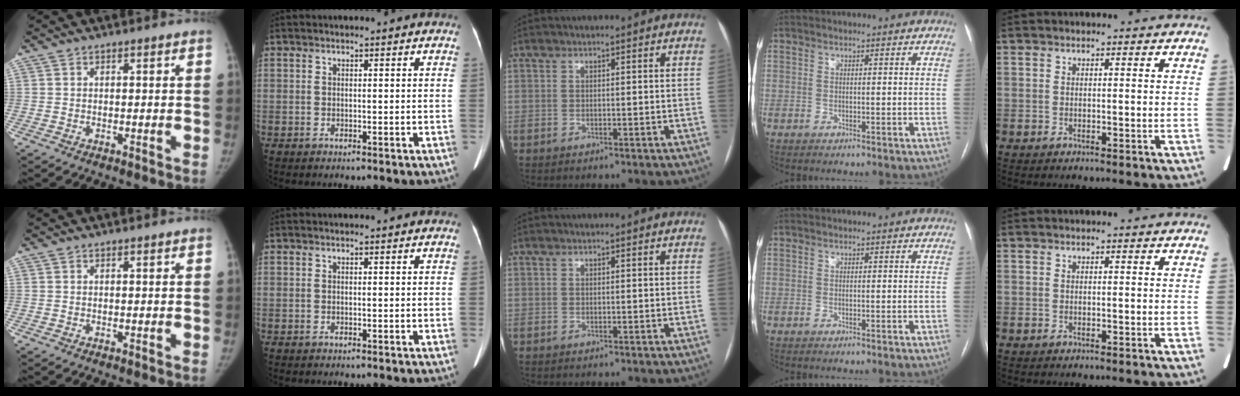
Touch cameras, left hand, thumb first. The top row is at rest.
{}